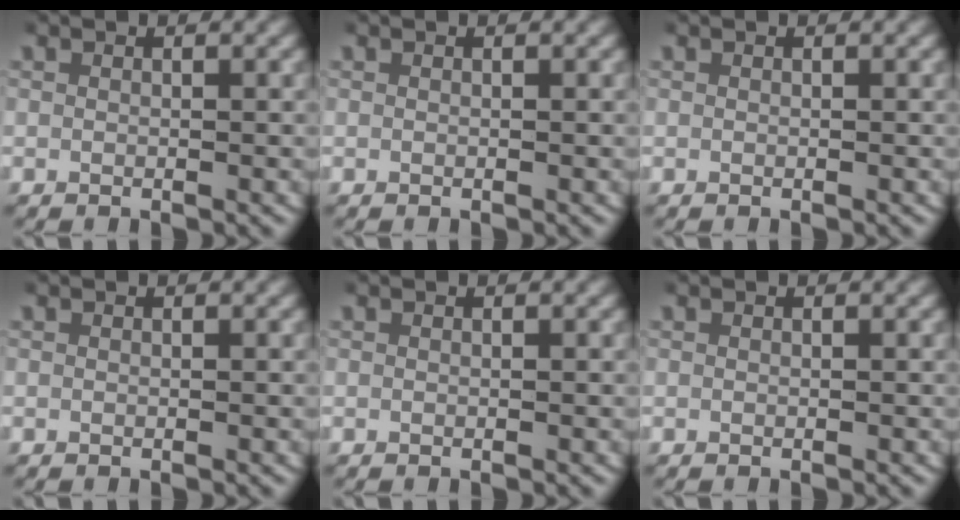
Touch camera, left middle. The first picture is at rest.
{"total": 0.0}
{"total": 0.0}
{"total": 0.0}
{"total": 0.0}
{"total": 0.0}